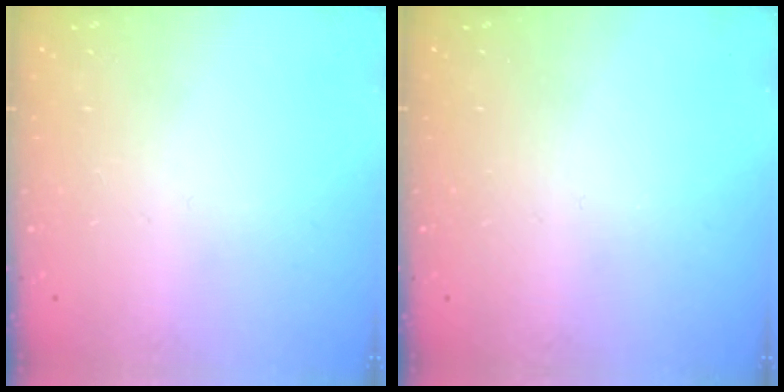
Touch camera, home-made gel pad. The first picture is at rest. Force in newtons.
{"total": 0.0}